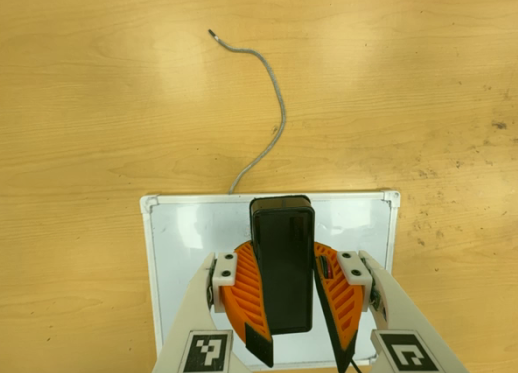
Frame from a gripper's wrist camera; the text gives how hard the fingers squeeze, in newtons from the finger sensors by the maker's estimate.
{"total": 11.6, "left": 10.9, "right": 12.3}